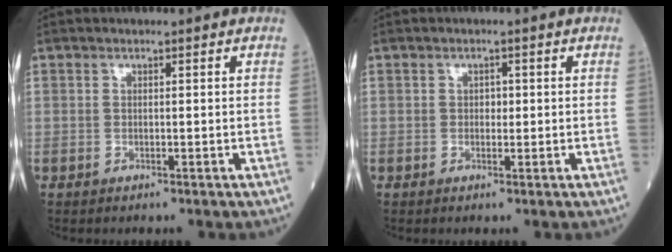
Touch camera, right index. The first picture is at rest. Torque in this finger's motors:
{"motor_torque": [0.10, 0.04, 0.14, 0.02]}